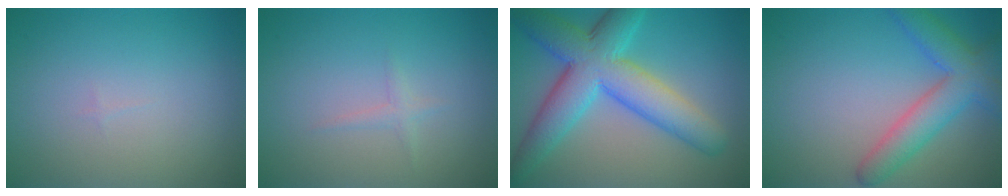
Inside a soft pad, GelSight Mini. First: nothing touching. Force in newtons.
{"total": 0.9, "press": 0.8, "slide": 0.0}
{"total": 9.2, "press": 9.2, "slide": 0.3}
{"total": 5.3, "press": 5.3, "slide": 0.2}